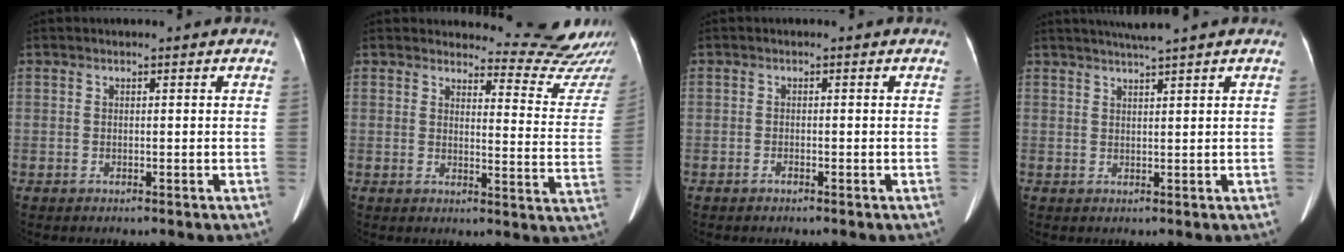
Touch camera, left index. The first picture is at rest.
{"total": 13.5, "force": [13.4, 1.2, 0.2], "torque": [0.024, -0.108, 0.125]}
{"total": 0.6, "force": [-0.5, 0.2, 0.3], "torque": [-0.008, -0.001, -0.006]}
{"total": 3.9, "force": [3.3, -1.0, 1.9], "torque": [-0.030, 0.010, 0.058]}